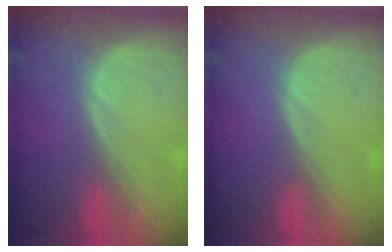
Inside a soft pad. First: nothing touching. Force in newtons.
{"total": 0.0}